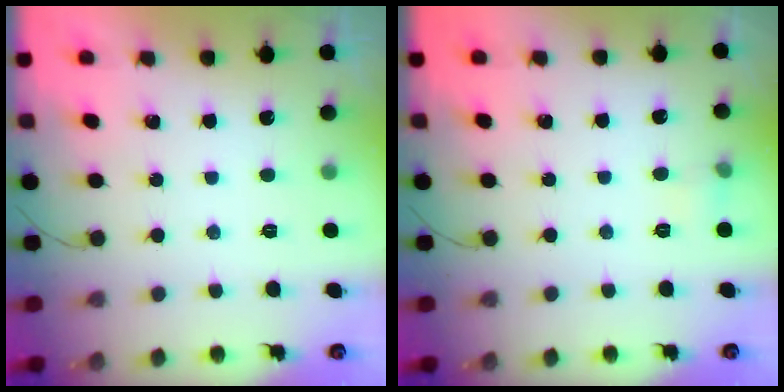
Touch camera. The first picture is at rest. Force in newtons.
{"total": 4.1, "press": 3.9, "slide": 1.2}